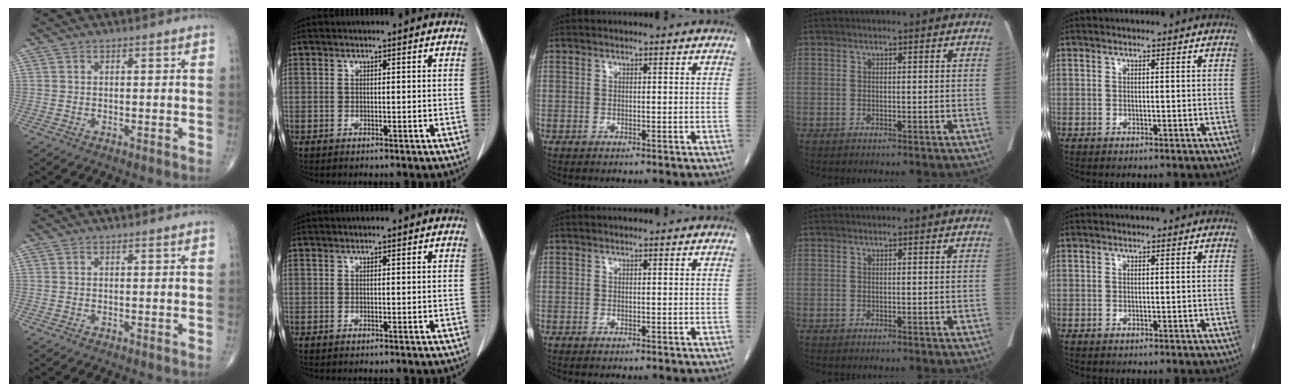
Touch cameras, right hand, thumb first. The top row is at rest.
{}